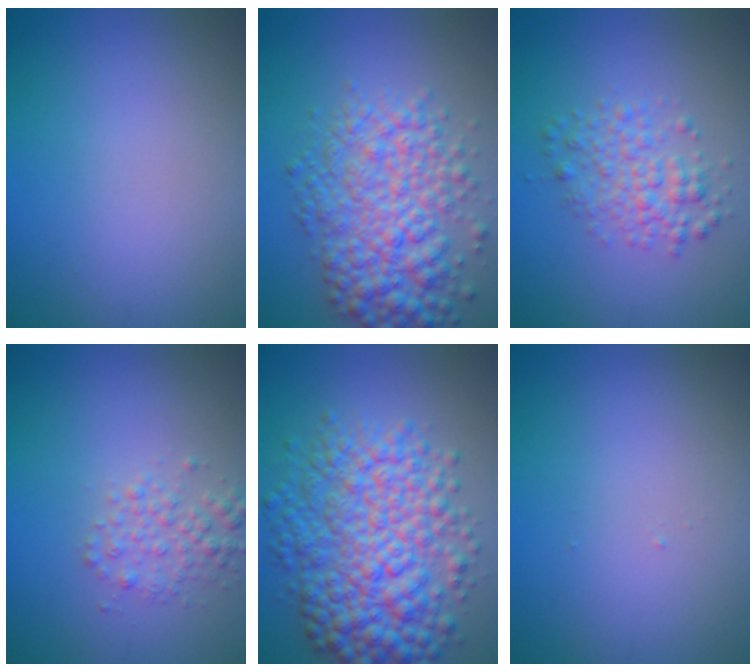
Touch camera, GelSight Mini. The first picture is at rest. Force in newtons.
{"total": 6.9, "press": 6.9, "slide": 0.1}
{"total": 3.1, "press": 3.1, "slide": 0.1}
{"total": 2.2, "press": 2.2, "slide": 0.0}
{"total": 9.3, "press": 9.3, "slide": 0.1}
{"total": 0.0}